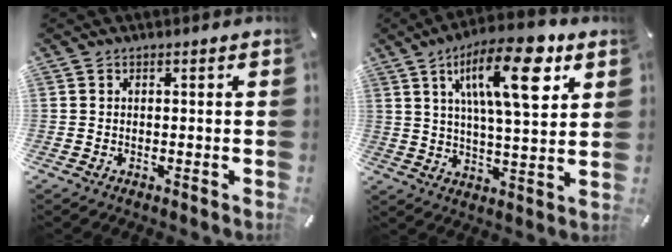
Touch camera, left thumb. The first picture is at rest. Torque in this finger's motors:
{"motor_torque": [2.49, 2.52, 1.53, -1.24, 0.52]}